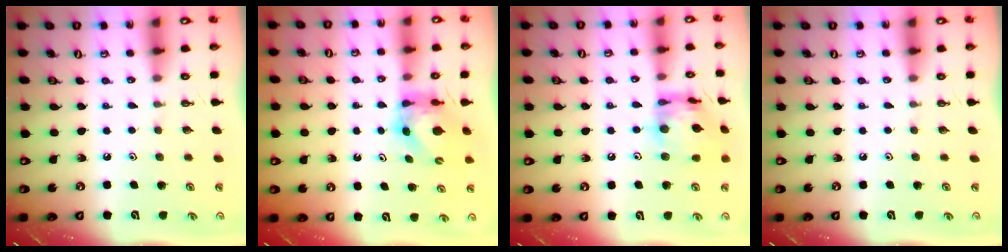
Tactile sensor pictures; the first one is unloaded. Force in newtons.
{"total": 5.6, "press": 5.6, "slide": 0.7}
{"total": 14.6, "press": 14.5, "slide": 1.2}
{"total": 0.0}